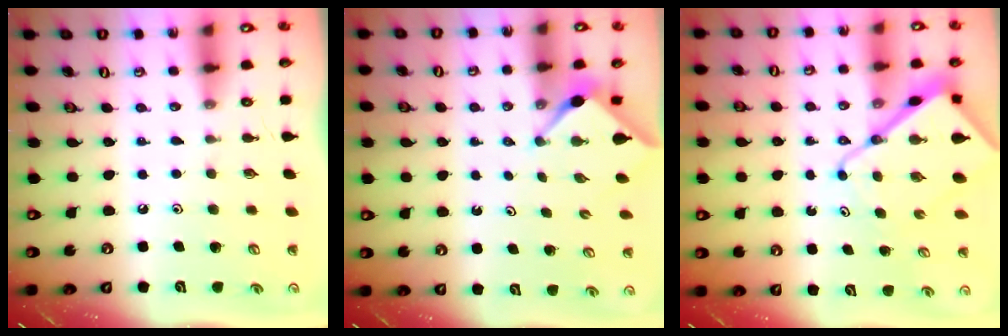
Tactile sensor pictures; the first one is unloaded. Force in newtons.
{"total": 2.9, "press": 2.9, "slide": 0.4}
{"total": 11.2, "press": 11.1, "slide": 1.2}